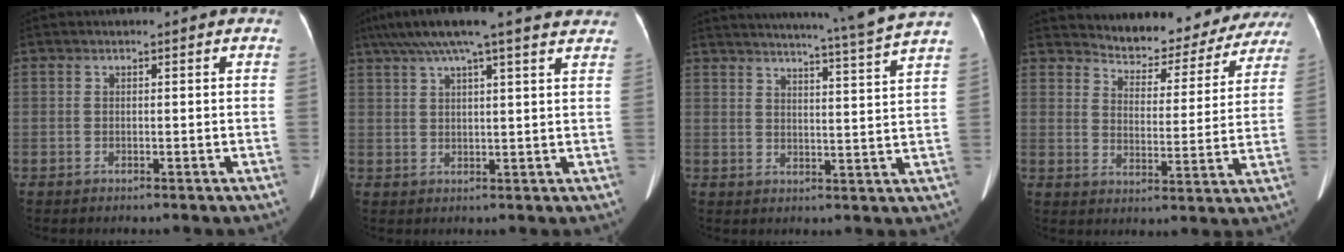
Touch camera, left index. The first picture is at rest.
{"total": 18.1, "force": [15.0, 1.7, 10.0], "torque": [-0.169, 0.056, 0.197]}
{"total": 15.6, "force": [14.0, -2.6, 6.4], "torque": [-0.106, -0.048, 0.171]}
{"total": 14.7, "force": [13.8, 4.4, 2.0], "torque": [-0.009, -0.013, 0.158]}